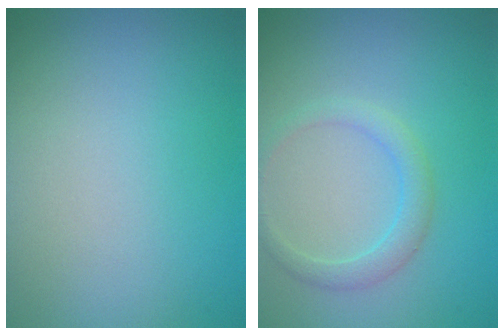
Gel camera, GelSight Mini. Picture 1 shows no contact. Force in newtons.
{"total": 1.9, "press": 1.9, "slide": 0.1}